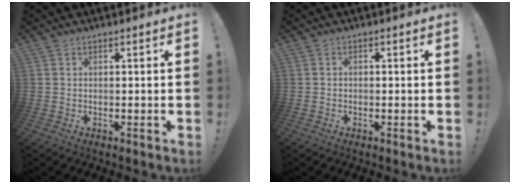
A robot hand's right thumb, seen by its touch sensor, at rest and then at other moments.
{"total": 0.9, "force": [-0.6, 0.6, 0.2], "torque": [-0.010, 0.006, -0.010]}